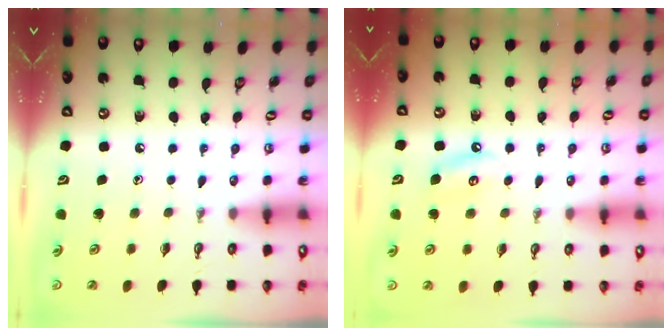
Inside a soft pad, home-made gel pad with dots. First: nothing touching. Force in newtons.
{"total": 4.0, "press": 3.9, "slide": 0.5}